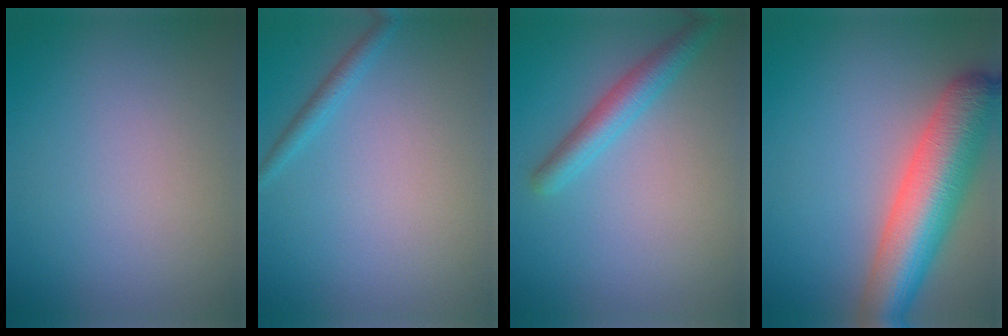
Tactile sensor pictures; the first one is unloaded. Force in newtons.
{"total": 1.4, "press": 1.4, "slide": 0.1}
{"total": 2.9, "press": 2.9, "slide": 0.1}
{"total": 9.1, "press": 9.1, "slide": 0.4}